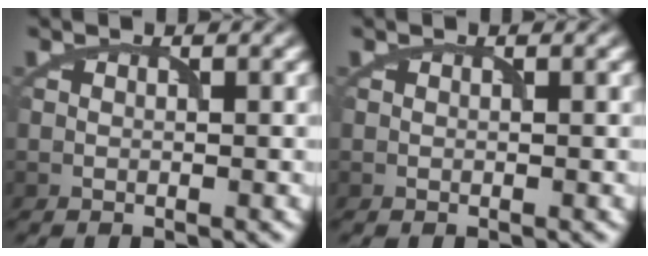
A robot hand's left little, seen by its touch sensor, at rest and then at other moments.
{"total": 0.0}